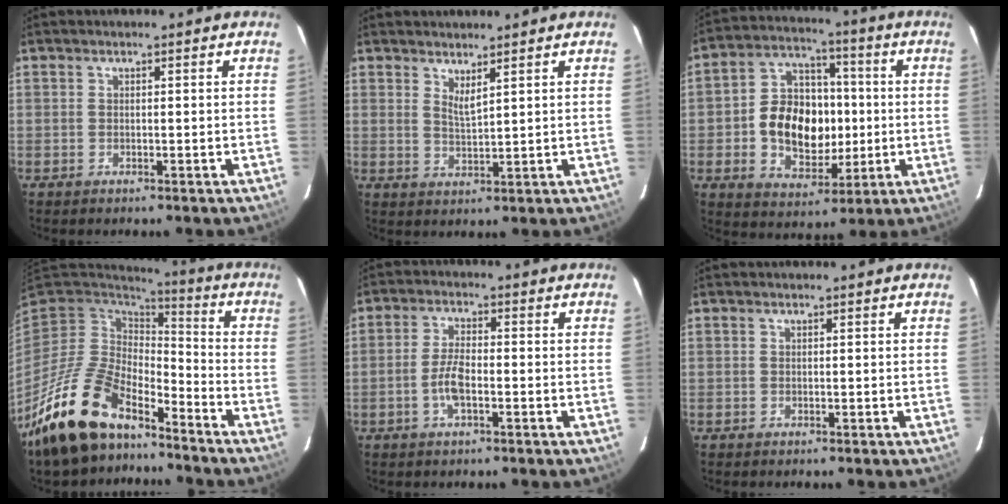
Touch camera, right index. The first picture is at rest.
{"total": 2.9, "force": [2.2, 0.2, 1.8], "torque": [-0.032, -0.006, 0.037]}
{"total": 14.5, "force": [-1.2, 10.6, 9.7], "torque": [-0.197, 0.027, -0.010]}
{"total": 17.8, "force": [-13.5, 7.1, 9.2], "torque": [-0.197, -0.018, -0.248]}
{"total": 5.0, "force": [-1.7, 1.8, 4.3], "torque": [-0.092, 0.004, -0.033]}
{"total": 0.0}